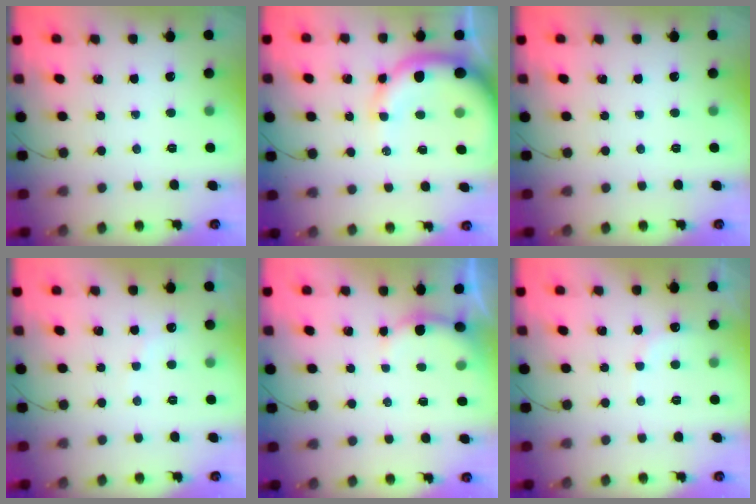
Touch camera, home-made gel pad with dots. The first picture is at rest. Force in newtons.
{"total": 12.0, "press": 11.8, "slide": 2.4}
{"total": 0.0}
{"total": 5.3, "press": 5.2, "slide": 1.0}
{"total": 2.7, "press": 2.5, "slide": 0.8}
{"total": 7.2, "press": 7.2, "slide": 1.1}